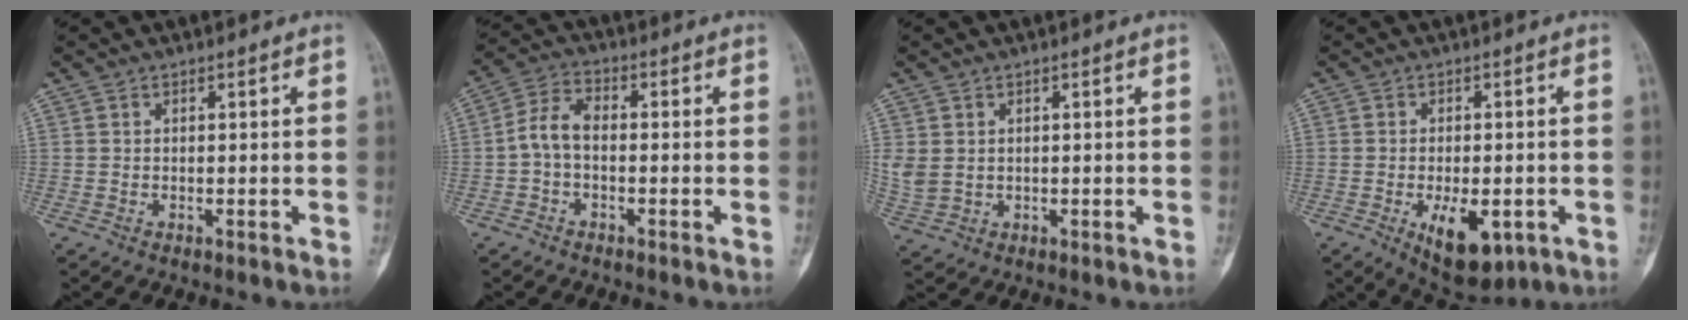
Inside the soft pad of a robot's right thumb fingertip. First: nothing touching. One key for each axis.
{"total": 5.7, "fx": -1.0, "fy": 3.4, "fz": 4.5, "tx": -0.087, "ty": 0.022, "tz": -0.030}
{"total": 4.1, "fx": 0.7, "fy": 3.3, "fz": 2.3, "tx": -0.053, "ty": 0.000, "tz": 0.026}
{"total": 10.2, "fx": -3.6, "fy": 5.1, "fz": 8.1, "tx": -0.103, "ty": -0.002, "tz": -0.039}